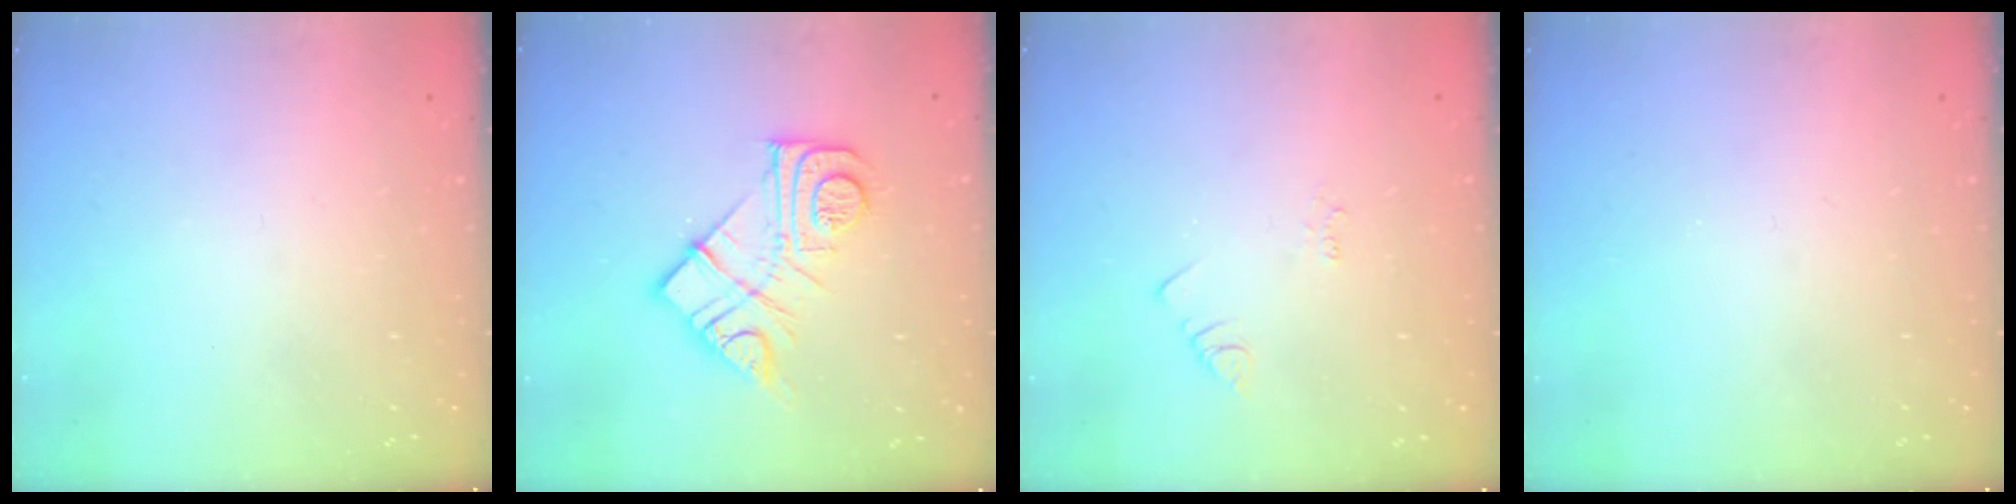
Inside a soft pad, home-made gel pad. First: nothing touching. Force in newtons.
{"total": 13.9, "press": 13.8, "slide": 0.9}
{"total": 2.2, "press": 2.1, "slide": 0.4}
{"total": 0.0}